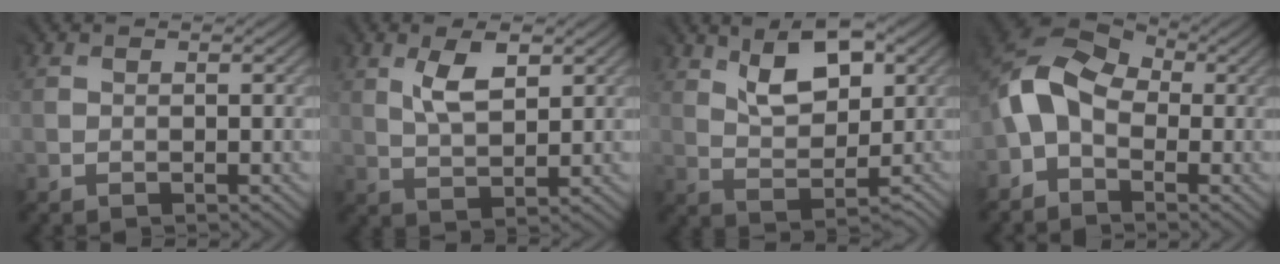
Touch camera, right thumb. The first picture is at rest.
{"total": 4.4, "force": [2.8, 2.1, 2.7], "torque": [-0.055, 0.002, 0.052]}
{"total": 6.6, "force": [4.2, 3.2, 4.0], "torque": [-0.067, 0.010, 0.074]}
{"total": 8.7, "force": [-0.6, 6.5, 5.8], "torque": [-0.136, 0.010, -0.033]}